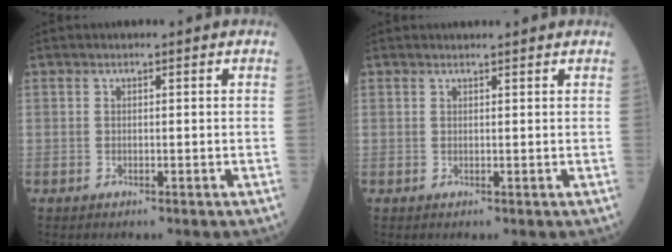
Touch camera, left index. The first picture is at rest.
{"total": 2.6, "force": [2.5, 0.2, 0.6], "torque": [-0.009, 0.012, 0.028]}